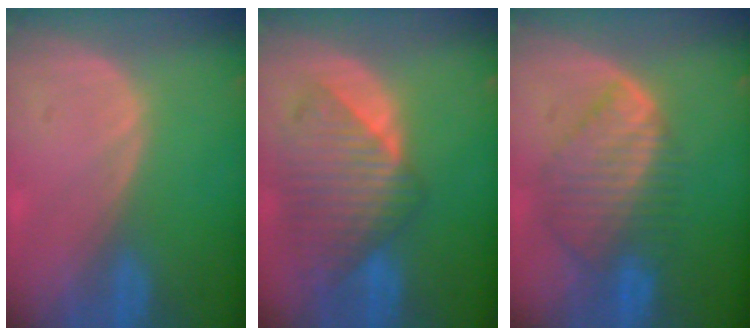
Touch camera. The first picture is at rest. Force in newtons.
{"total": 9.6, "press": 8.5, "slide": 4.5}
{"total": 8.4, "press": 7.5, "slide": 3.8}